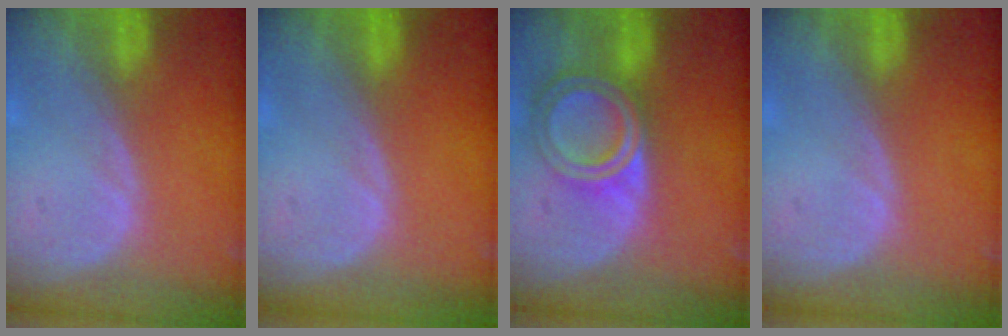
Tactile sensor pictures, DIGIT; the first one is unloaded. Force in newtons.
{"total": 0.0}
{"total": 6.8, "press": 6.0, "slide": 3.1}
{"total": 0.0}